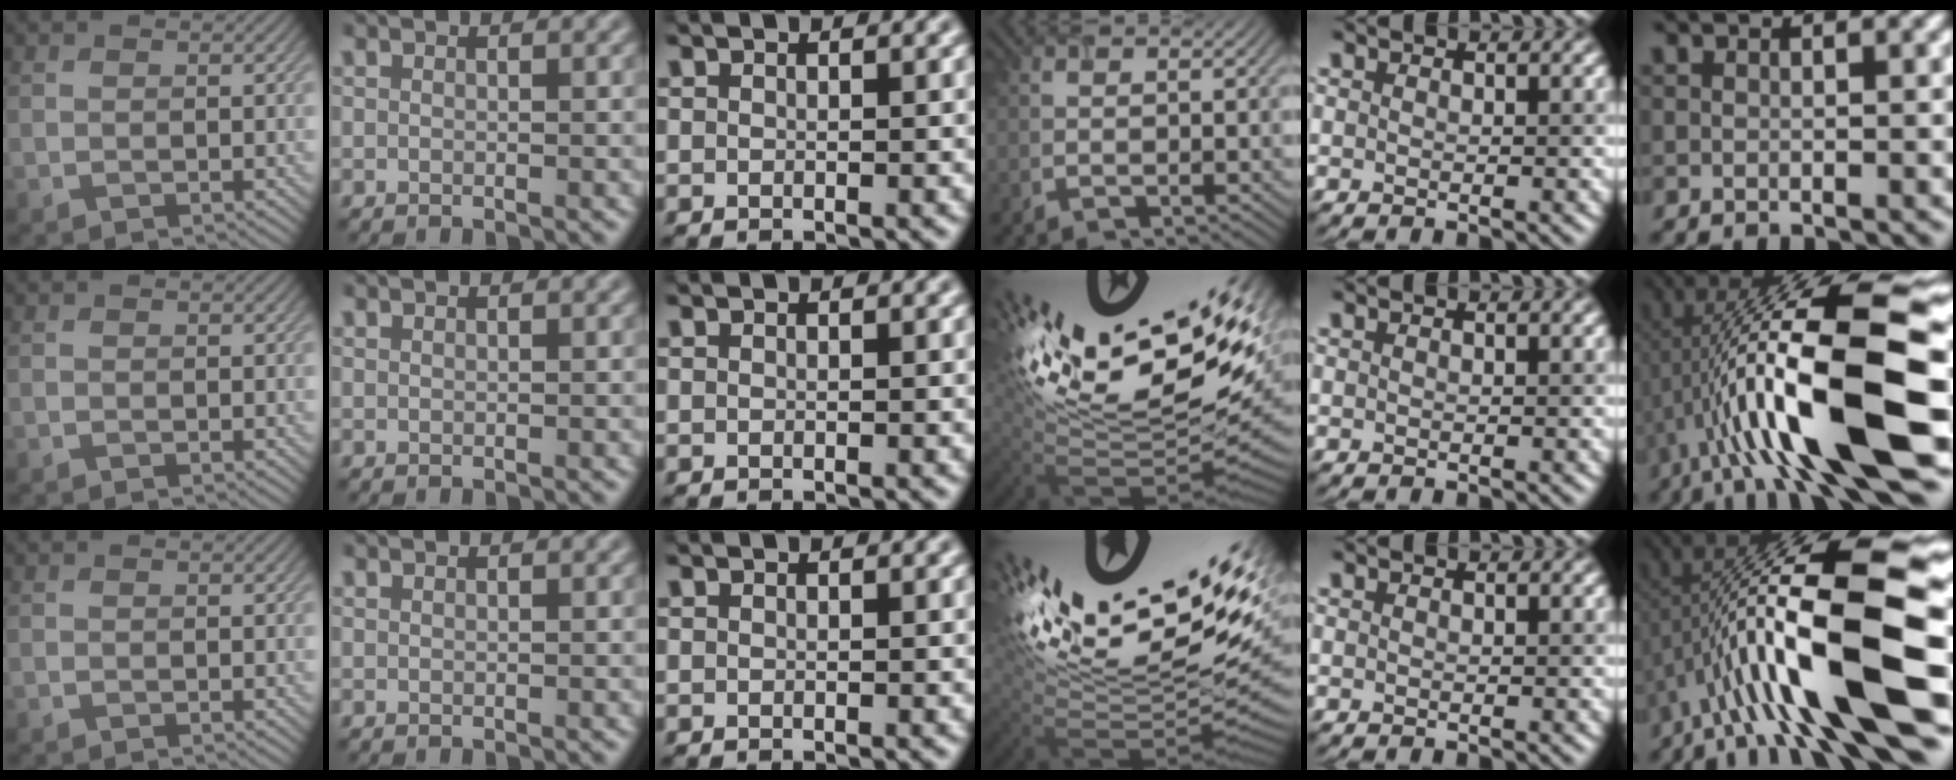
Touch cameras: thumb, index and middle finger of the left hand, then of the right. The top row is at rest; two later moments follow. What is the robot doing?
{"motion": "screw", "object": "timer"}